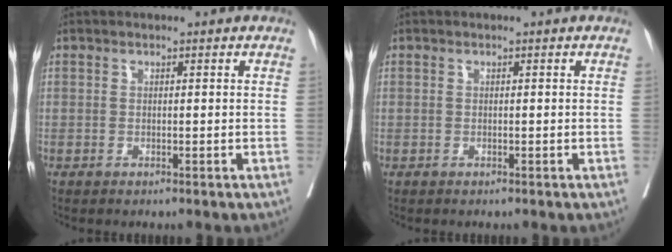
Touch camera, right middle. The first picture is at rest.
{"total": 0.0}